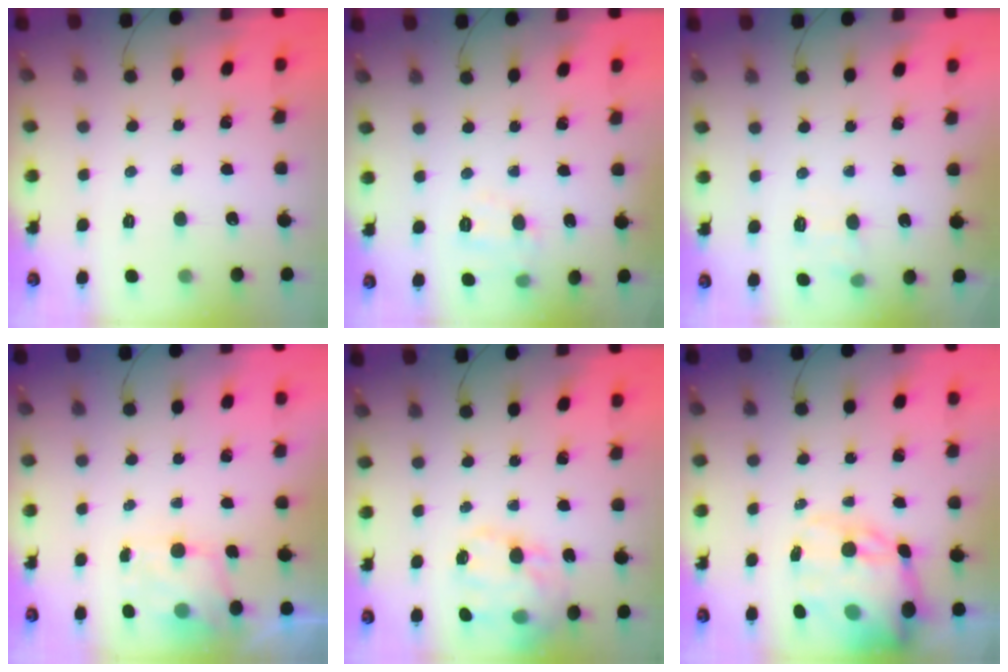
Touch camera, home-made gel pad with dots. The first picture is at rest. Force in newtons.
{"total": 6.5, "press": 6.4, "slide": 1.1}
{"total": 6.8, "press": 6.6, "slide": 1.8}
{"total": 4.4, "press": 4.3, "slide": 1.0}
{"total": 17.1, "press": 16.8, "slide": 3.4}
{"total": 18.0, "press": 17.6, "slide": 3.9}